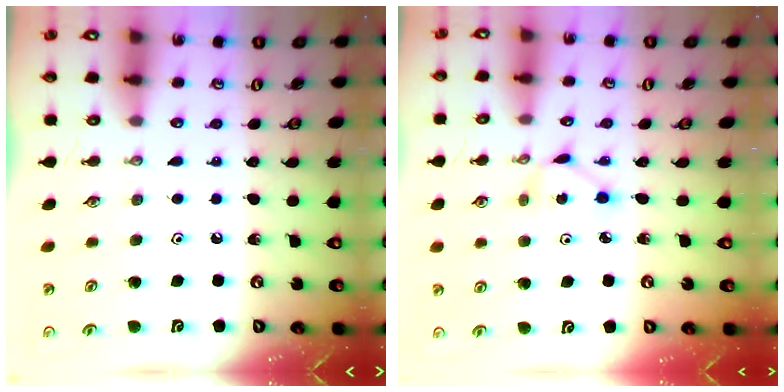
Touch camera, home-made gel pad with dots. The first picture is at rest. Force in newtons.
{"total": 2.3, "press": 2.3, "slide": 0.3}